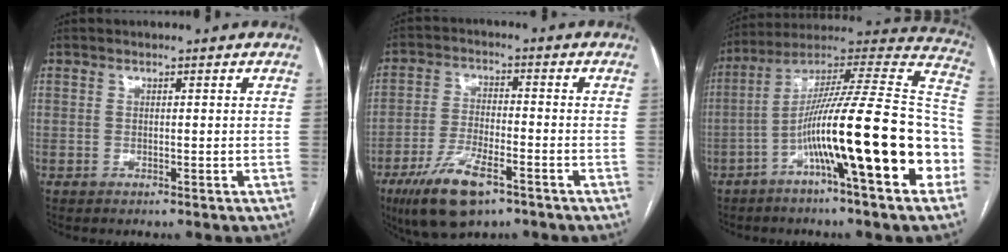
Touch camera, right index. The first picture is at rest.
{"total": 10.5, "force": [-6.2, 3.4, 7.8], "torque": [-0.156, -0.014, -0.104]}
{"total": 25.7, "force": [-7.2, 1.5, 24.6], "torque": [-0.320, 0.019, -0.122]}